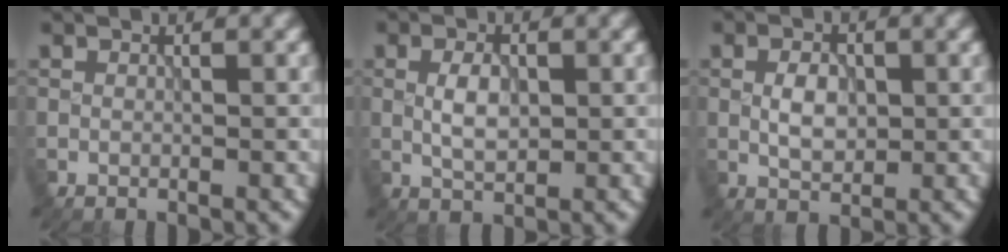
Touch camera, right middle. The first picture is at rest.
{"total": 2.8, "force": [0.1, 1.5, 2.4], "torque": [-0.049, -0.001, 0.002]}
{"total": 2.8, "force": [0.0, 1.7, 2.2], "torque": [-0.043, 0.001, 0.001]}